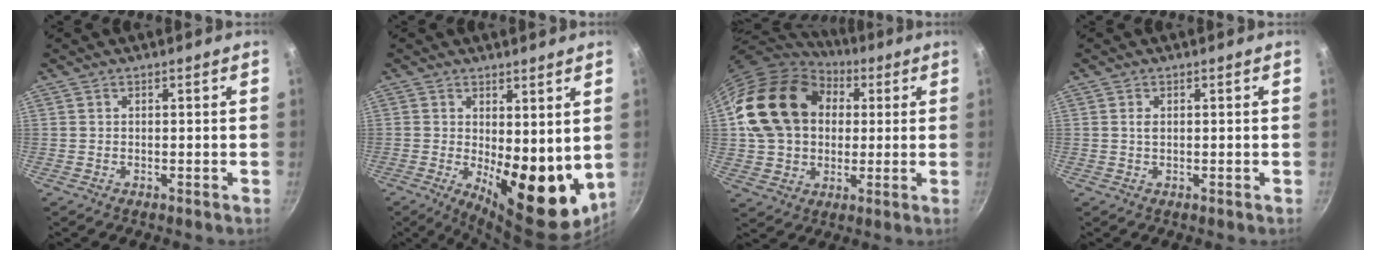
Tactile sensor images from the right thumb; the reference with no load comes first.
{"total": 14.3, "force": [0.1, 6.6, 12.7], "torque": [-0.134, -0.030, 0.017]}
{"total": 20.8, "force": [4.3, 16.3, 12.1], "torque": [-0.191, 0.027, 0.076]}
{"total": 1.1, "force": [0.3, 0.6, 0.8], "torque": [-0.015, 0.000, 0.003]}